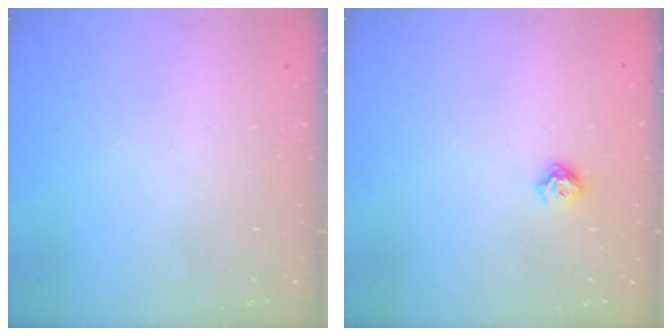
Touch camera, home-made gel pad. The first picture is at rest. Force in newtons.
{"total": 5.9, "press": 5.8, "slide": 1.0}